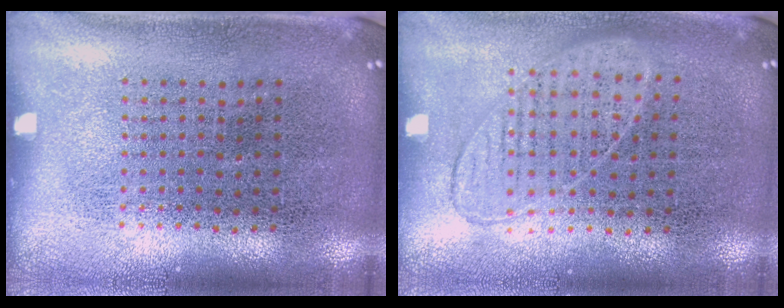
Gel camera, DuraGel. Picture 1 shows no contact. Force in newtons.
{"total": 0.9, "press": 0.9, "slide": 0.4}